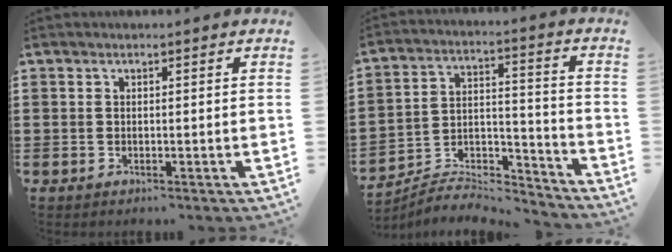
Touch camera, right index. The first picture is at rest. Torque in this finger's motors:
{"motor_torque": [0.02, -0.62, -0.05, -0.12]}